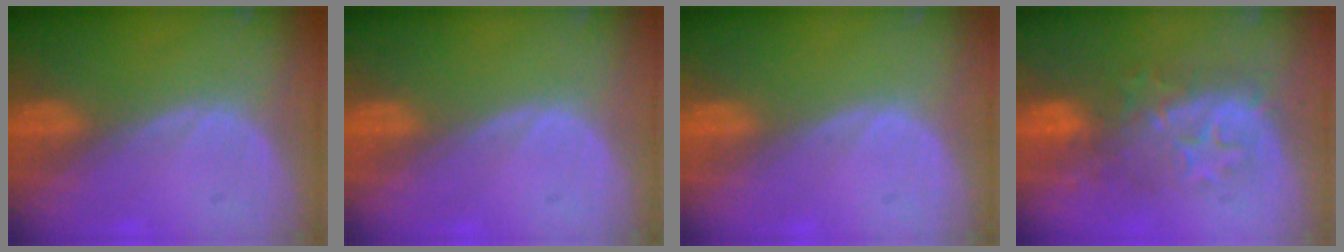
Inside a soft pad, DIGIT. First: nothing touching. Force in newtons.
{"total": 0.0}
{"total": 0.0}
{"total": 8.2, "press": 8.1, "slide": 1.0}